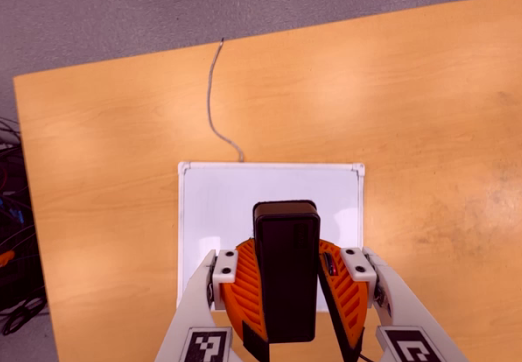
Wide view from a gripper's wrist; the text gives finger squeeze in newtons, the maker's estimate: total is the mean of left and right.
{"total": 8.7, "left": 9.1, "right": 8.4}